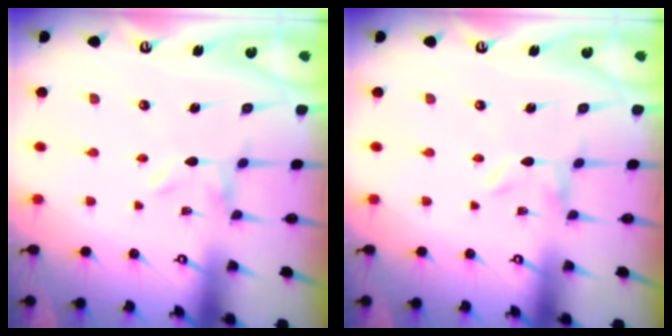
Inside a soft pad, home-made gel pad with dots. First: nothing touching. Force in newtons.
{"total": 0.0}